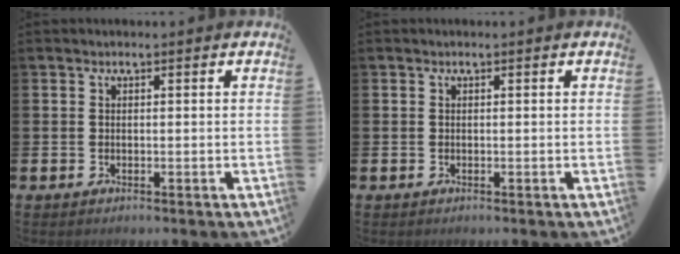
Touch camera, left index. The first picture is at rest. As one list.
[{"total": 0.0}]